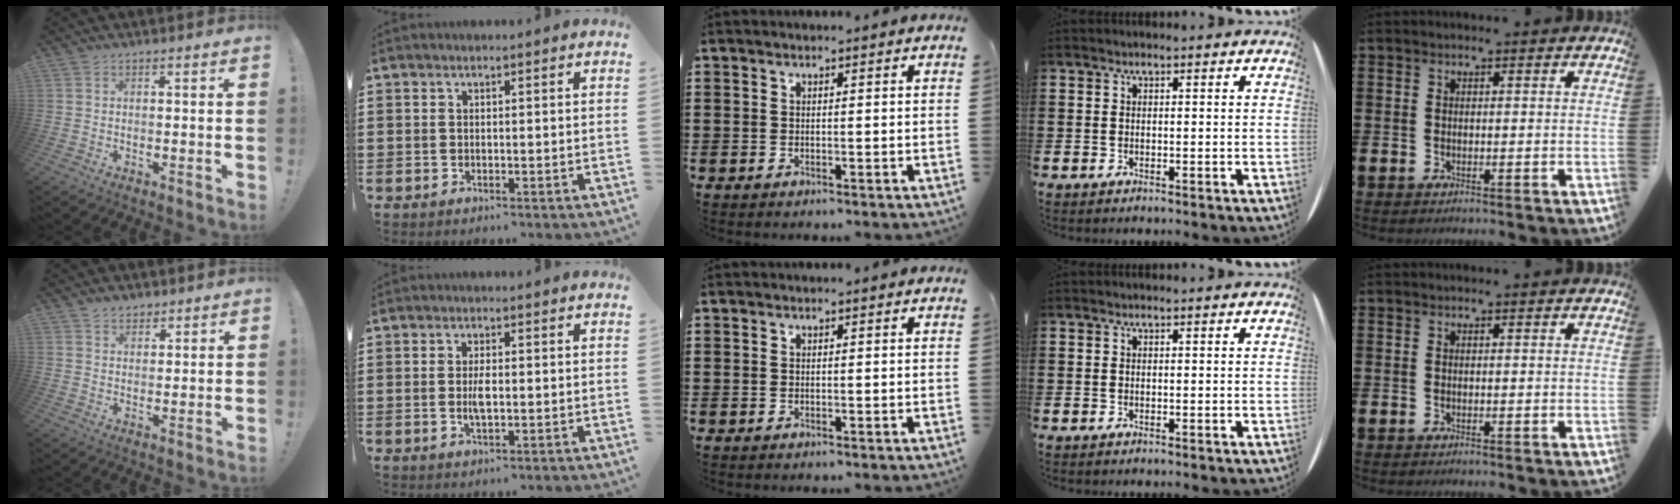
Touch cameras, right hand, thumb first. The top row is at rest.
{"thumb": {"total": 3.5, "force": [2.8, 2.1, 0.6], "torque": [0.000, -0.016, 0.049]}, "index": {"total": 3.2, "force": [-0.3, 1.1, 3.0], "torque": [-0.062, -0.003, -0.008]}}